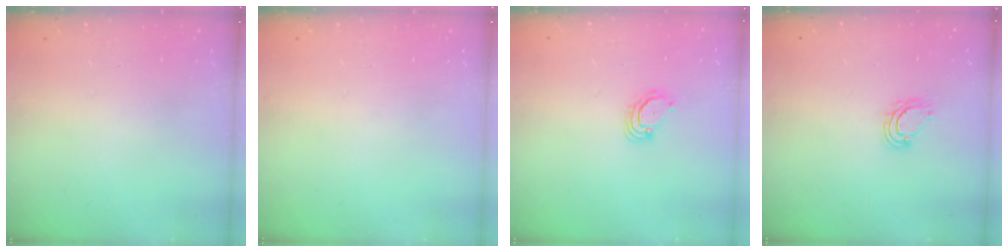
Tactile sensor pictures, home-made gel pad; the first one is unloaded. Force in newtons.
{"total": 0.0}
{"total": 3.5, "press": 3.5, "slide": 0.3}
{"total": 5.4, "press": 5.4, "slide": 0.3}